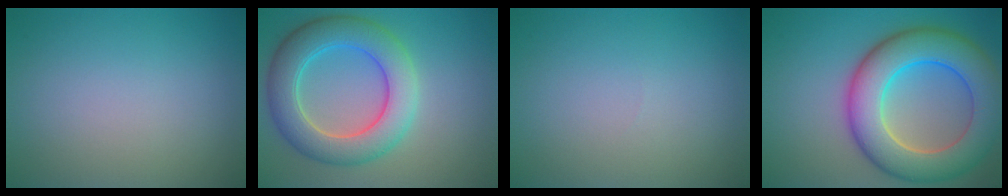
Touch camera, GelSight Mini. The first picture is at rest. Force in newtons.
{"total": 7.3, "press": 7.3, "slide": 0.3}
{"total": 0.0}
{"total": 10.4, "press": 10.4, "slide": 0.7}